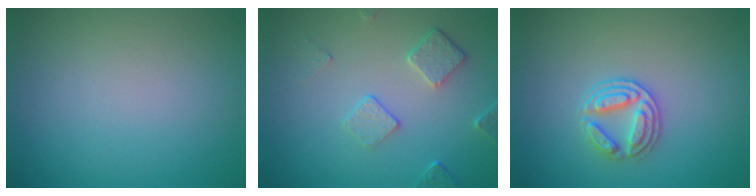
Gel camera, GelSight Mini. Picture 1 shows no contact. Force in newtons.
{"total": 2.7, "press": 2.0, "slide": 1.7}
{"total": 2.9, "press": 2.7, "slide": 1.0}